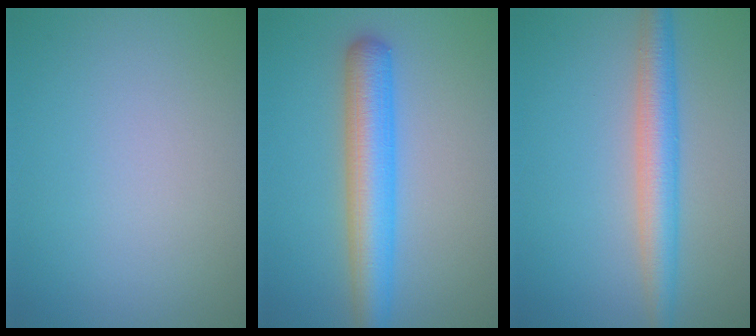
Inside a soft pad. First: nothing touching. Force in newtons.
{"total": 5.9, "press": 5.9, "slide": 0.1}
{"total": 4.3, "press": 4.3, "slide": 0.1}